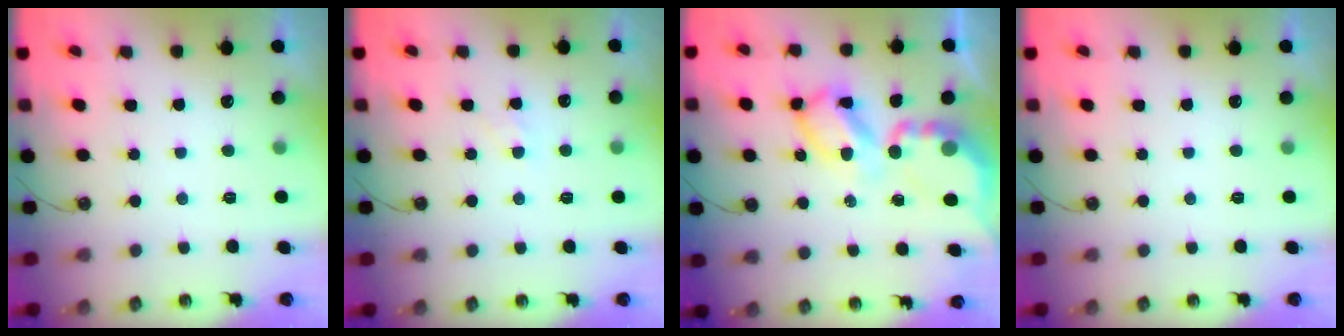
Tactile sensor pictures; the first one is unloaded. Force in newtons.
{"total": 5.4, "press": 5.4, "slide": 0.6}
{"total": 12.3, "press": 12.3, "slide": 1.0}
{"total": 0.0}